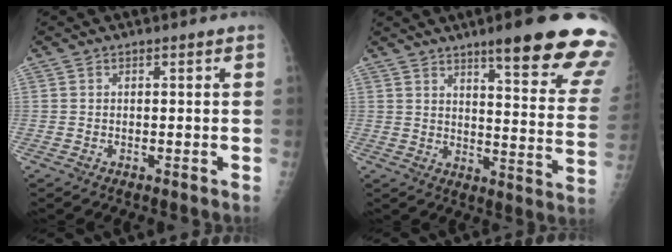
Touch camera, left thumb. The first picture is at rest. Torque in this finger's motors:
{"motor_torque": [1.99, 1.08, 1.13, -1.13, 0.22]}